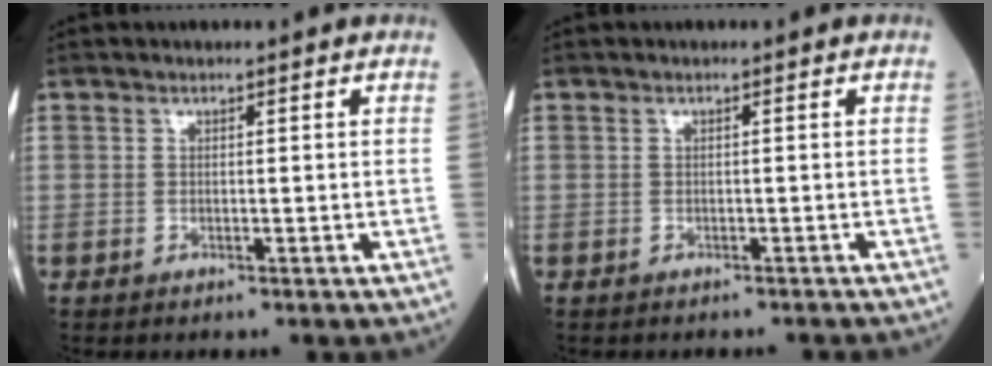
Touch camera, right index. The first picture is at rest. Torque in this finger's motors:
{"motor_torque": [-0.19, -0.07, -0.08, 0.01]}